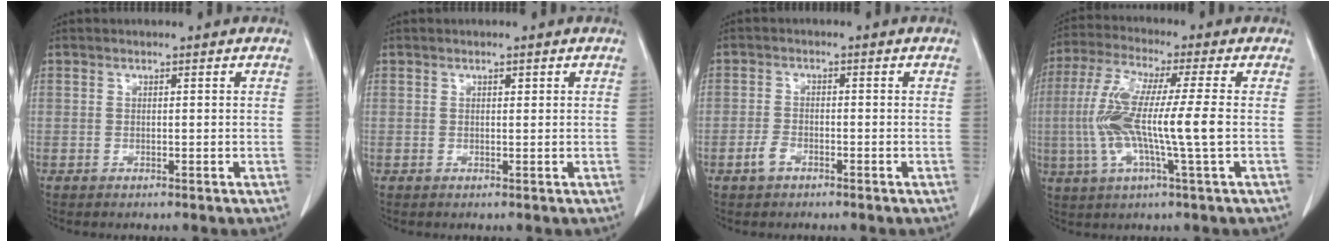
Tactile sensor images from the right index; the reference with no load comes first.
{"total": 0.6, "force": [0.3, 0.2, 0.4], "torque": [-0.008, -0.001, 0.006]}
{"total": 2.4, "force": [-1.5, 1.2, 1.3], "torque": [-0.030, 0.003, -0.027]}
{"total": 11.8, "force": [-1.0, 0.3, 11.8], "torque": [-0.246, 0.002, -0.025]}